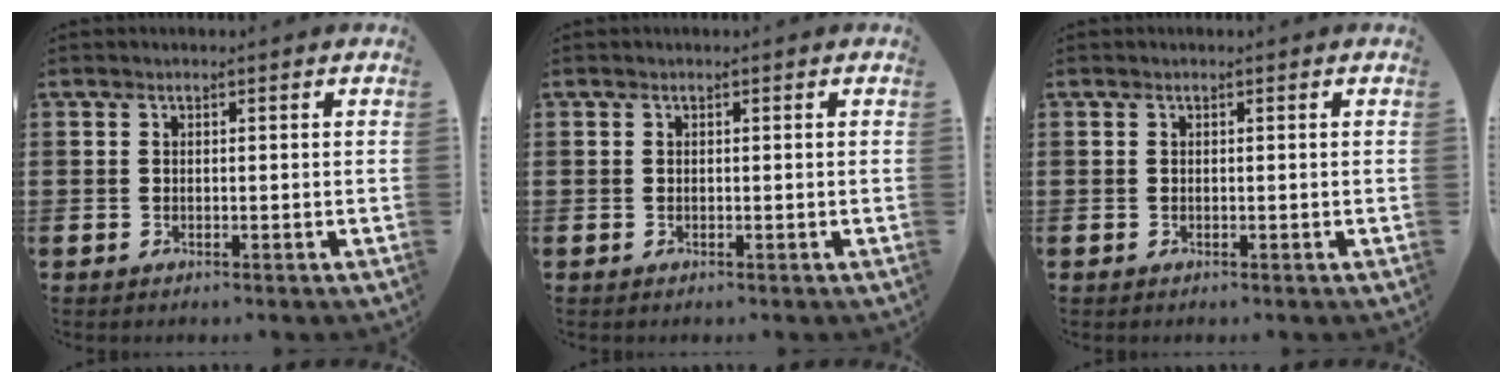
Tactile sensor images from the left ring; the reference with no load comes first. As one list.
[{"total": 0.0}, {"total": 0.0}]